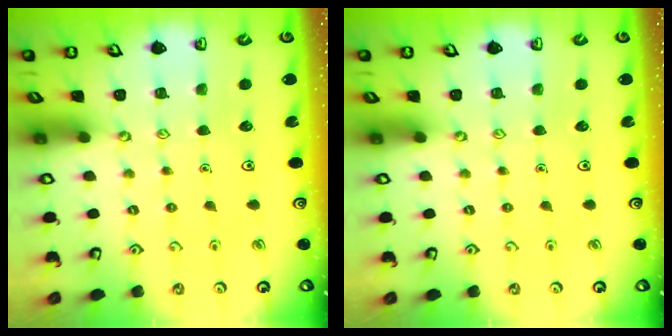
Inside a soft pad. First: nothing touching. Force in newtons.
{"total": 0.0}